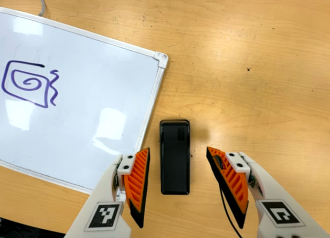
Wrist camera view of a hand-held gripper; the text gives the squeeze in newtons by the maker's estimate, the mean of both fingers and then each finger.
{"total": 0.0}